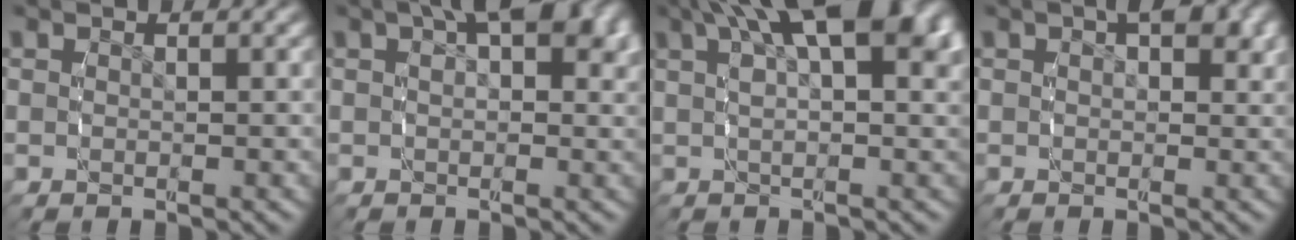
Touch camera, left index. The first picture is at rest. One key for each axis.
{"total": 5.7, "fx": 2.1, "fy": 2.7, "fz": 4.5, "tx": -0.050, "ty": 0.004, "tz": 0.029}
{"total": 11.3, "fx": 4.8, "fy": 4.7, "fz": 9.1, "tx": -0.114, "ty": 0.031, "tz": 0.061}
{"total": 2.8, "fx": 1.0, "fy": 1.6, "fz": 2.0, "tx": -0.023, "ty": -0.004, "tz": 0.017}